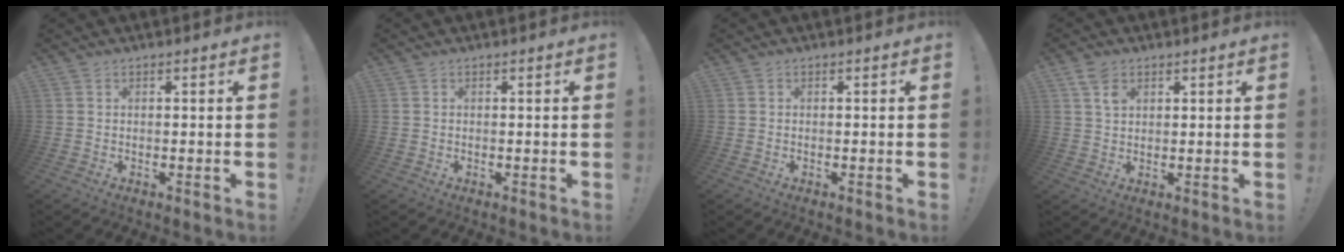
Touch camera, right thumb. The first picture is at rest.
{"total": 0.0}
{"total": 0.0}
{"total": 4.6, "force": [2.5, 2.8, 2.6], "torque": [-0.042, -0.006, 0.047]}